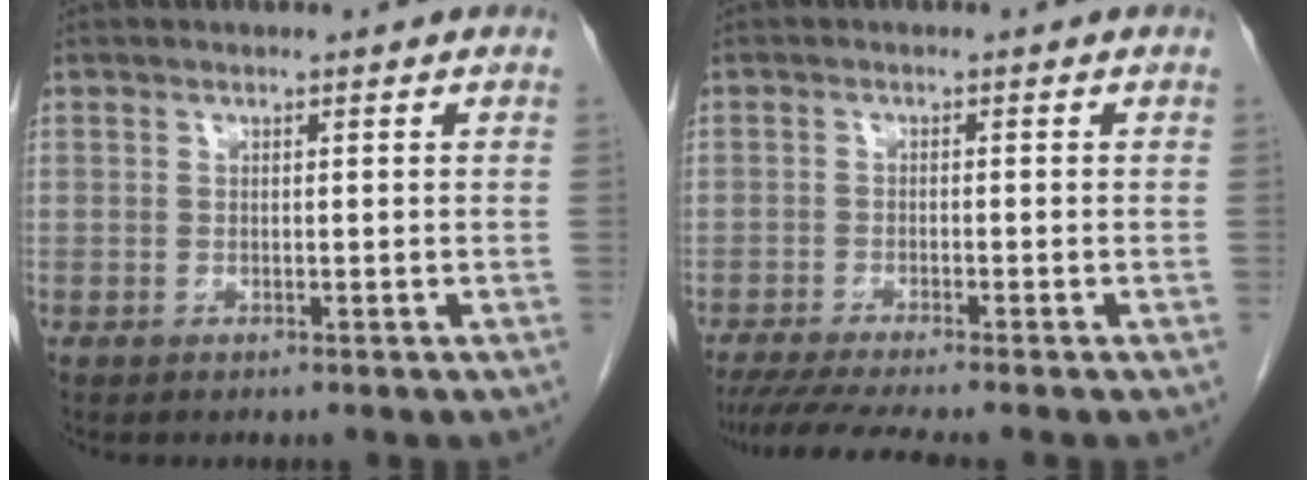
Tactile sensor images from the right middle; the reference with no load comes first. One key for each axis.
{"total": 7.5, "fx": -6.4, "fy": -0.6, "fz": 3.7, "tx": -0.054, "ty": -0.019, "tz": -0.105}